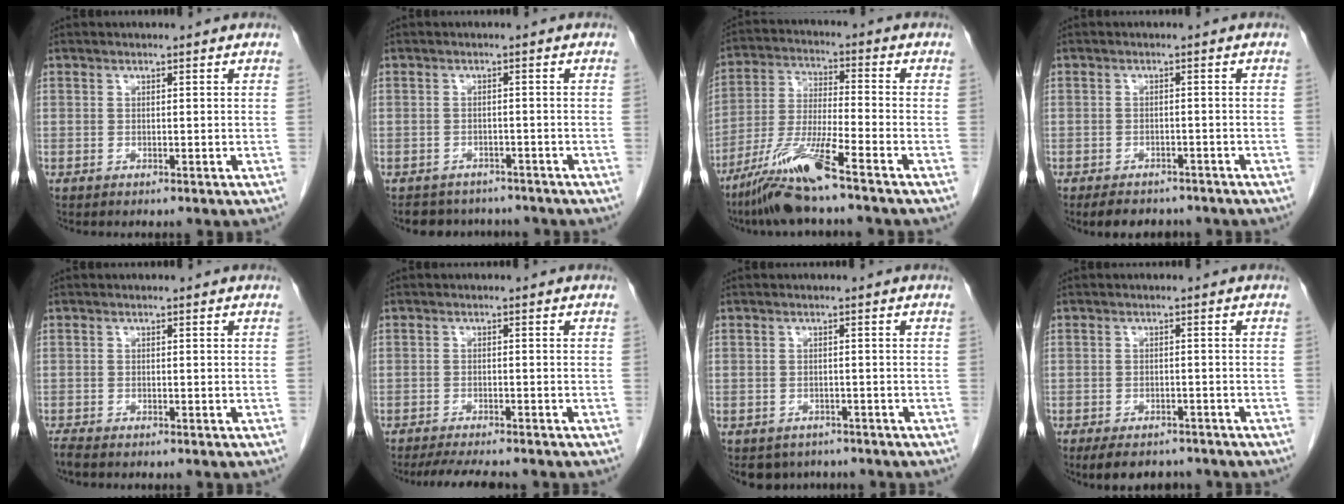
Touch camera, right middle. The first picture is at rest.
{"total": 6.1, "force": [-5.4, 2.7, 0.6], "torque": [-0.007, 0.004, -0.066]}
{"total": 11.7, "force": [-8.0, -0.4, 8.5], "torque": [-0.175, -0.029, -0.154]}
{"total": 6.1, "force": [-5.2, 2.7, 2.0], "torque": [-0.030, -0.002, -0.066]}
{"total": 1.6, "force": [-1.4, 0.1, 0.7], "torque": [-0.025, -0.009, -0.028]}
{"total": 6.7, "force": [-6.0, 0.8, 3.0], "torque": [-0.046, -0.017, -0.092]}
{"total": 4.4, "force": [-3.8, 2.3, 0.2], "torque": [0.002, 0.001, -0.051]}
{"total": 7.1, "force": [-5.9, 3.0, 2.6], "torque": [-0.037, -0.003, -0.080]}